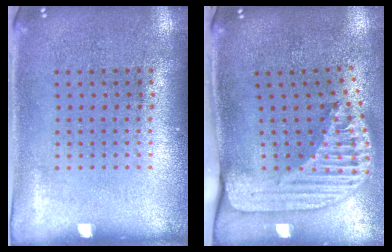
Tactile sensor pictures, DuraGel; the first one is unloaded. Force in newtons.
{"total": 2.6, "press": 1.8, "slide": 1.8}